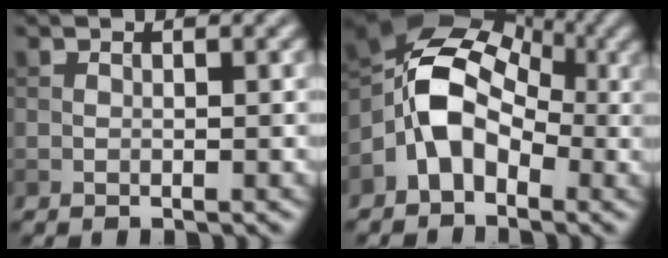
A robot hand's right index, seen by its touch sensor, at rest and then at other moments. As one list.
[{"total": 7.6, "force": [-1.7, 5.4, 5.0], "torque": [-0.078, 0.016, -0.052]}]